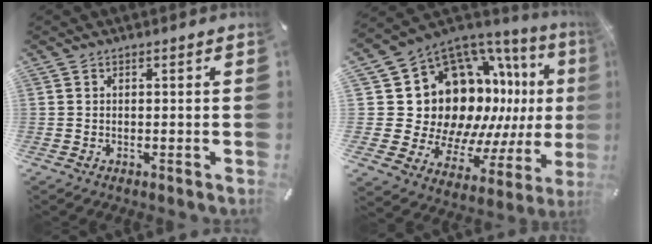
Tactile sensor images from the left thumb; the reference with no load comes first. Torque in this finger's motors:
{"motor_torque": [2.26, 2.30, 1.89, -0.47, 0.15]}